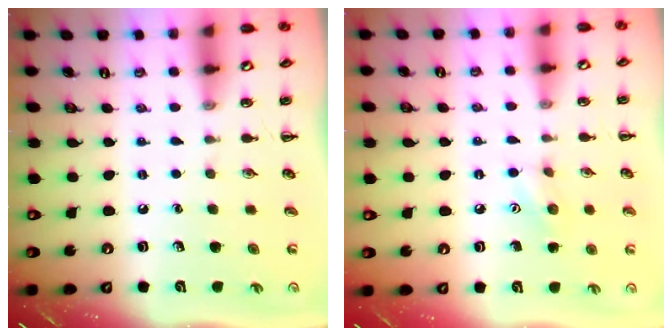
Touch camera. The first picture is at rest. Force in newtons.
{"total": 7.3, "press": 7.1, "slide": 1.6}